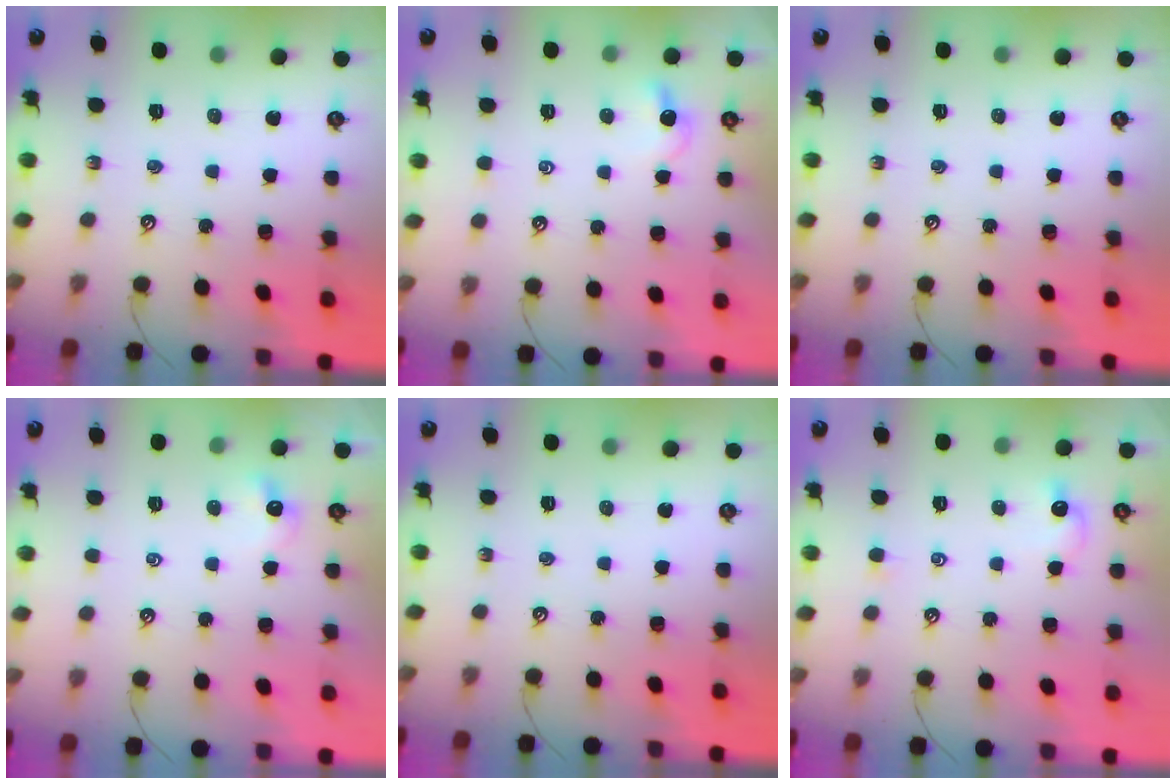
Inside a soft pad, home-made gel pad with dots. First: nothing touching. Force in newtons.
{"total": 0.8, "press": 0.6, "slide": 0.5}
{"total": 0.0}
{"total": 0.0}
{"total": 0.0}
{"total": 0.5, "press": 0.2, "slide": 0.5}